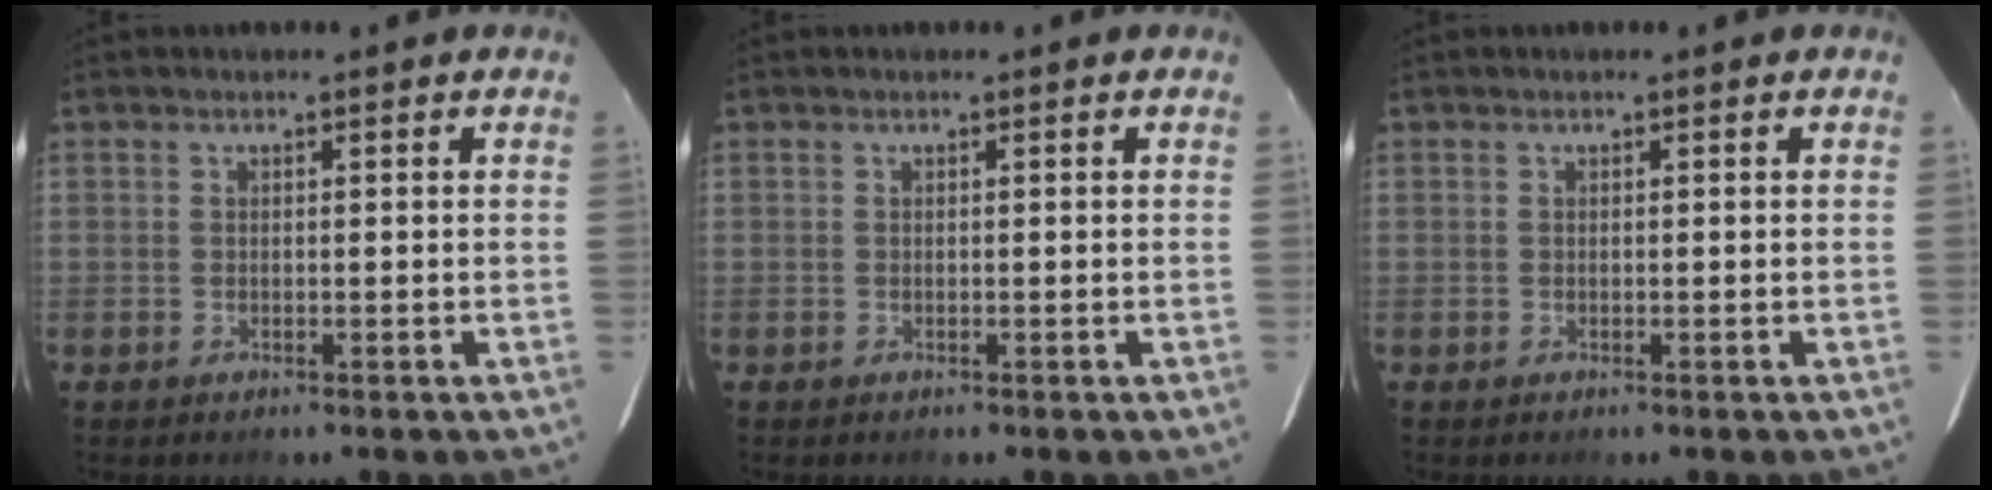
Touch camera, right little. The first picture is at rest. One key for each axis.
{"total": 0.0}
{"total": 0.0}